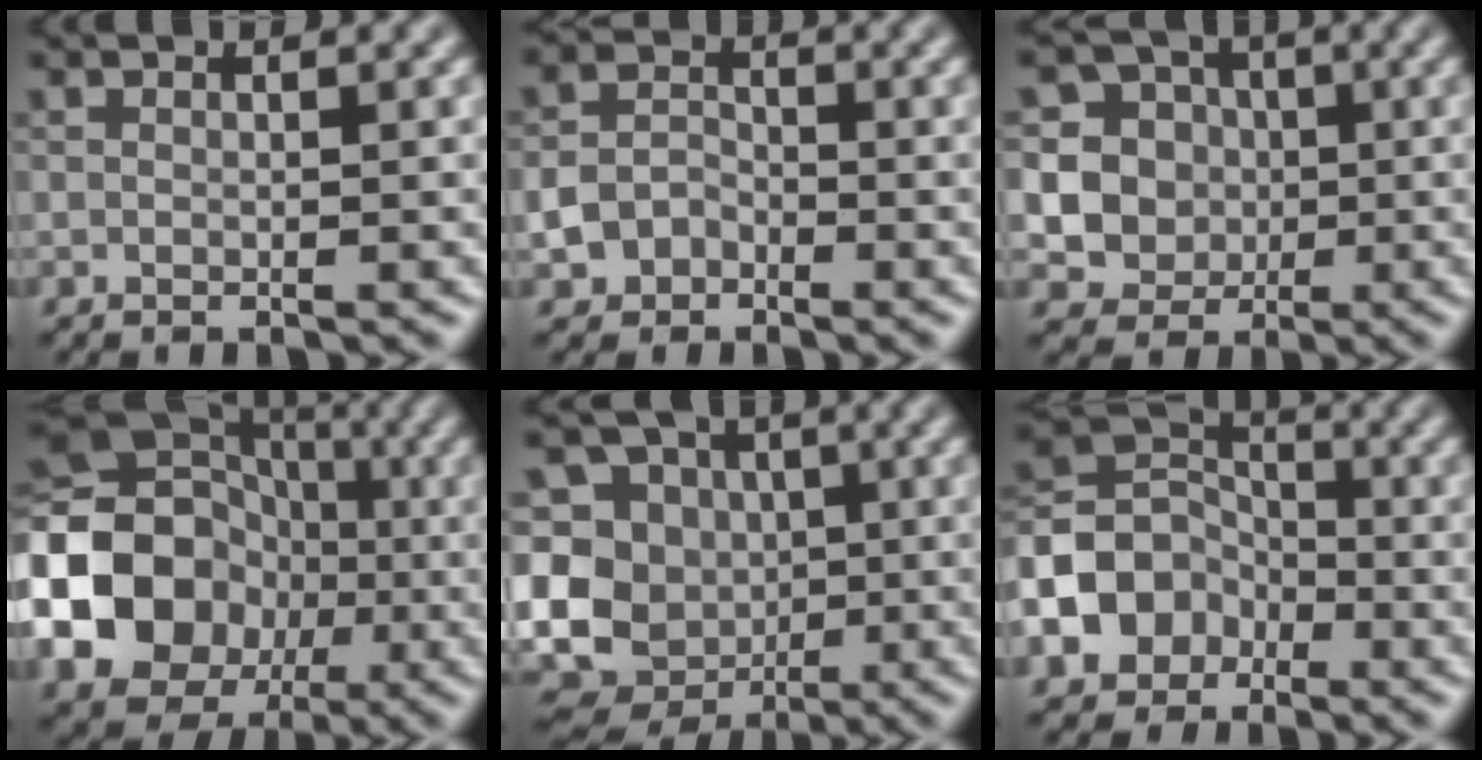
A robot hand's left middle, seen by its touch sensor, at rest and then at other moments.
{"total": 2.6, "force": [-1.2, 2.0, 1.1], "torque": [-0.020, 0.003, -0.027]}
{"total": 8.8, "force": [0.9, 8.4, 2.5], "torque": [-0.068, 0.022, 0.017]}
{"total": 15.8, "force": [-3.1, 13.5, 7.7], "torque": [-0.175, -0.007, -0.086]}
{"total": 15.6, "force": [-2.9, 14.2, 5.8], "torque": [-0.139, 0.001, -0.063]}
{"total": 6.4, "force": [-3.0, 5.0, 2.7], "torque": [-0.046, 0.009, -0.071]}